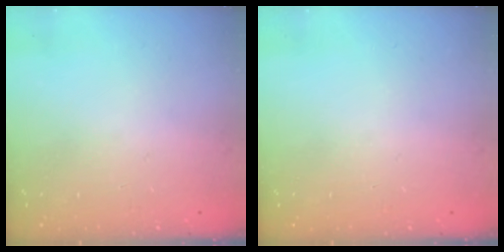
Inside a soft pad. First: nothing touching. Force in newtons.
{"total": 0.0}